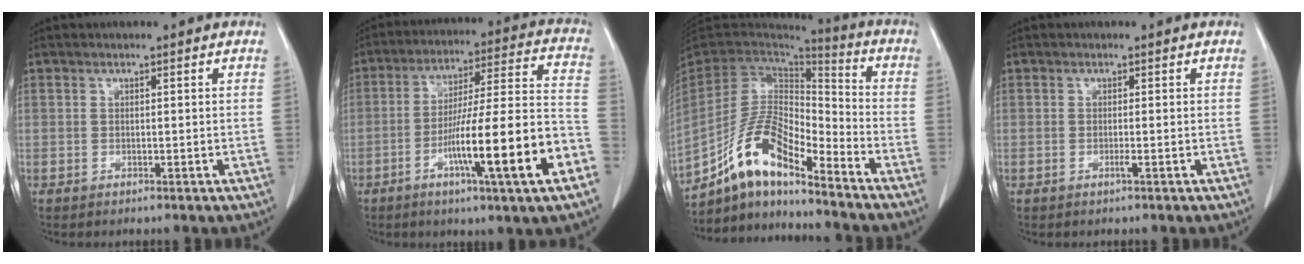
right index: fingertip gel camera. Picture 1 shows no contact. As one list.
[{"total": 18.7, "force": [-7.3, 0.1, 17.2], "torque": [-0.262, 0.001, -0.113]}, {"total": 12.9, "force": [-9.7, 3.5, 7.8], "torque": [-0.157, 0.027, -0.178]}, {"total": 0.5, "force": [-0.2, -0.1, 0.5], "torque": [-0.005, 0.003, -0.003]}]